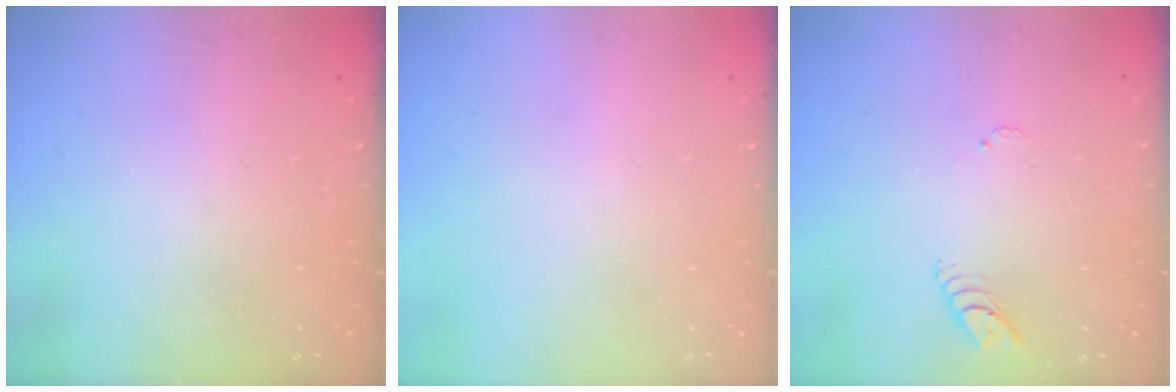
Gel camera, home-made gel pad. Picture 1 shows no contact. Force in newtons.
{"total": 0.0}
{"total": 4.2, "press": 4.2, "slide": 0.2}